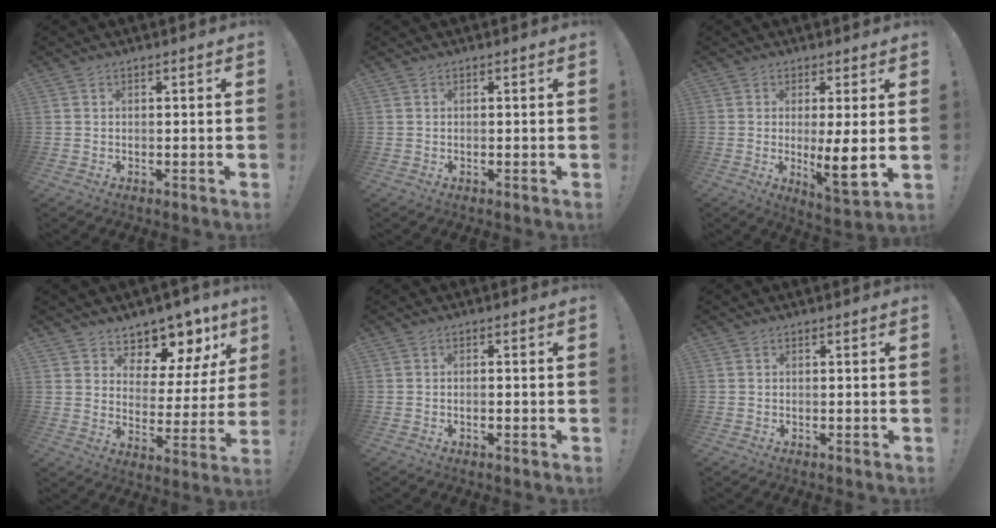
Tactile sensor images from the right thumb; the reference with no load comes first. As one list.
[{"total": 0.0}, {"total": 8.6, "force": [0.4, 1.8, 8.4], "torque": [-0.121, -0.027, 0.006]}, {"total": 9.3, "force": [7.9, 4.5, 2.2], "torque": [-0.025, -0.080, 0.135]}, {"total": 0.9, "force": [-0.7, 0.1, 0.6], "torque": [-0.018, 0.004, -0.011]}, {"total": 0.0}]